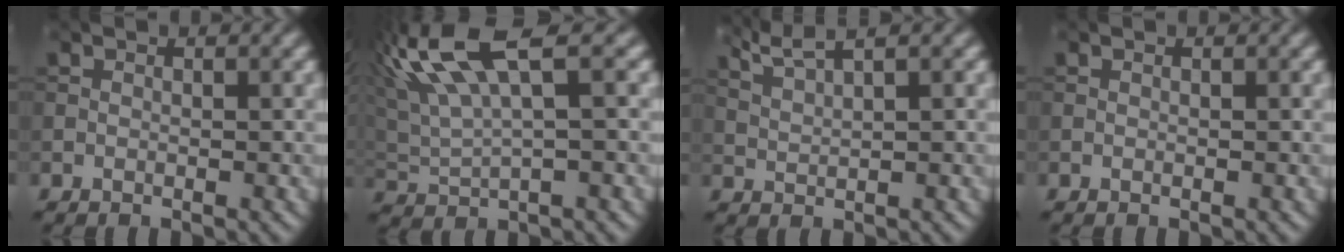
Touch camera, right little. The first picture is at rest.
{"total": 9.6, "force": [4.3, 2.6, 8.2], "torque": [-0.173, 0.026, 0.079]}
{"total": 3.5, "force": [2.6, 0.5, 2.2], "torque": [-0.045, 0.011, 0.053]}
{"total": 0.0}